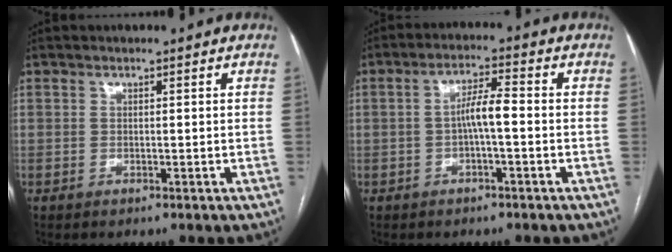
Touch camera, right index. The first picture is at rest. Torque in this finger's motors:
{"motor_torque": [0.63, -0.17, 0.32, 0.08]}